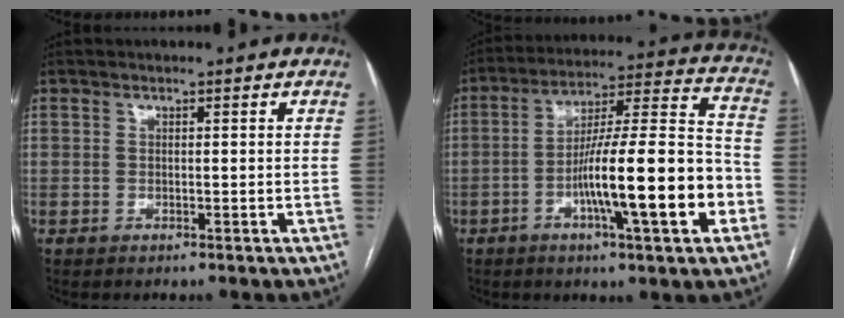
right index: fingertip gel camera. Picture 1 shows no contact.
{"total": 18.7, "force": [-5.8, 1.5, 17.7], "torque": [-0.281, 0.008, -0.089]}